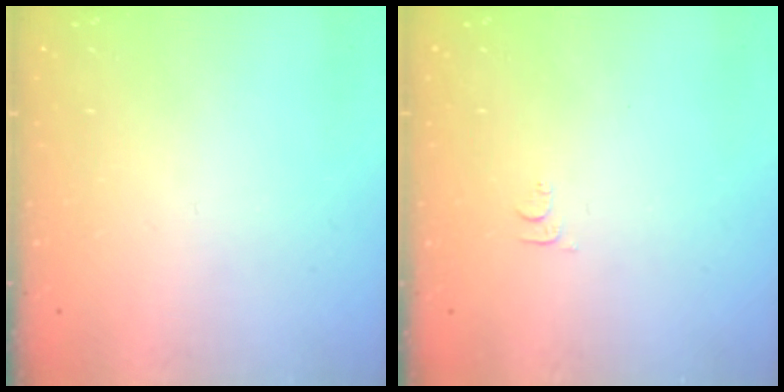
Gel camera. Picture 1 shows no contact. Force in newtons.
{"total": 4.6, "press": 4.6, "slide": 0.6}